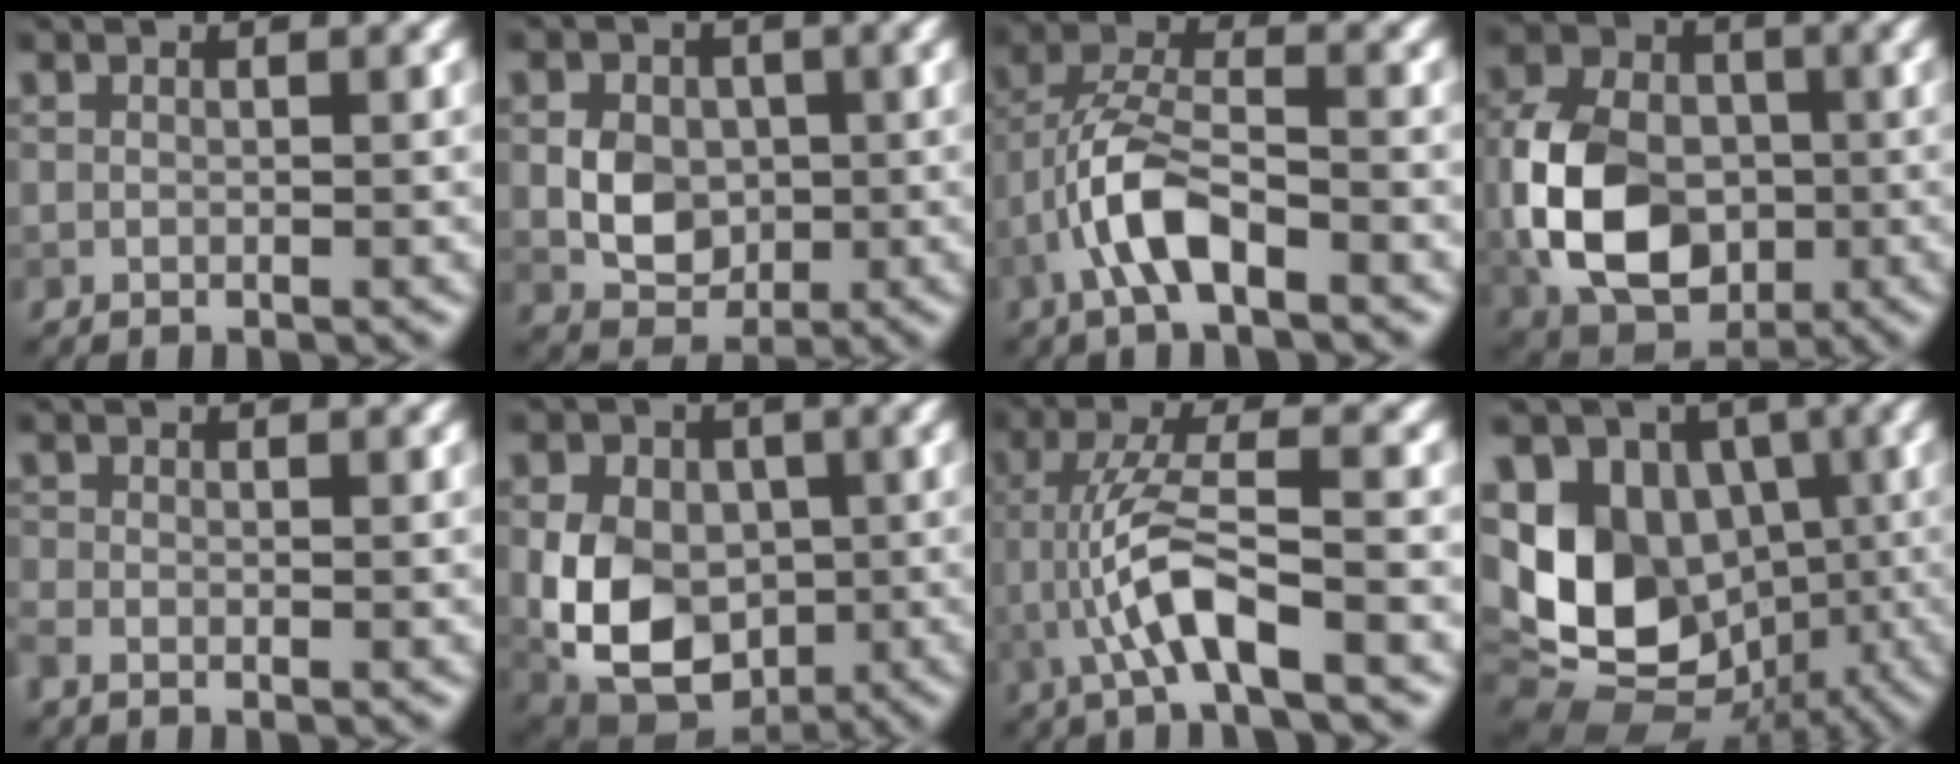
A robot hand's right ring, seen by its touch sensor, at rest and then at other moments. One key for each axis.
{"total": 4.2, "fx": -0.1, "fy": 3.3, "fz": 2.6, "tx": -0.039, "ty": -0.002, "tz": 0.000}
{"total": 5.7, "fx": -2.7, "fy": 2.0, "fz": 4.6, "tx": -0.092, "ty": 0.011, "tz": -0.056}
{"total": 10.3, "fx": -1.8, "fy": 7.4, "fz": 6.9, "tx": -0.146, "ty": -0.002, "tz": -0.045}
{"total": 1.2, "fx": -0.8, "fy": 0.6, "fz": 0.7, "tx": -0.017, "ty": -0.003, "tz": -0.020}
{"total": 10.5, "fx": -0.6, "fy": 8.0, "fz": 6.8, "tx": -0.110, "ty": -0.006, "tz": -0.019}
{"total": 5.6, "fx": -1.9, "fy": 0.8, "fz": 5.2, "tx": -0.106, "ty": 0.015, "tz": -0.040}
{"total": 12.5, "fx": -1.4, "fy": 9.6, "fz": 8.0, "tx": -0.156, "ty": 0.001, "tz": -0.038}